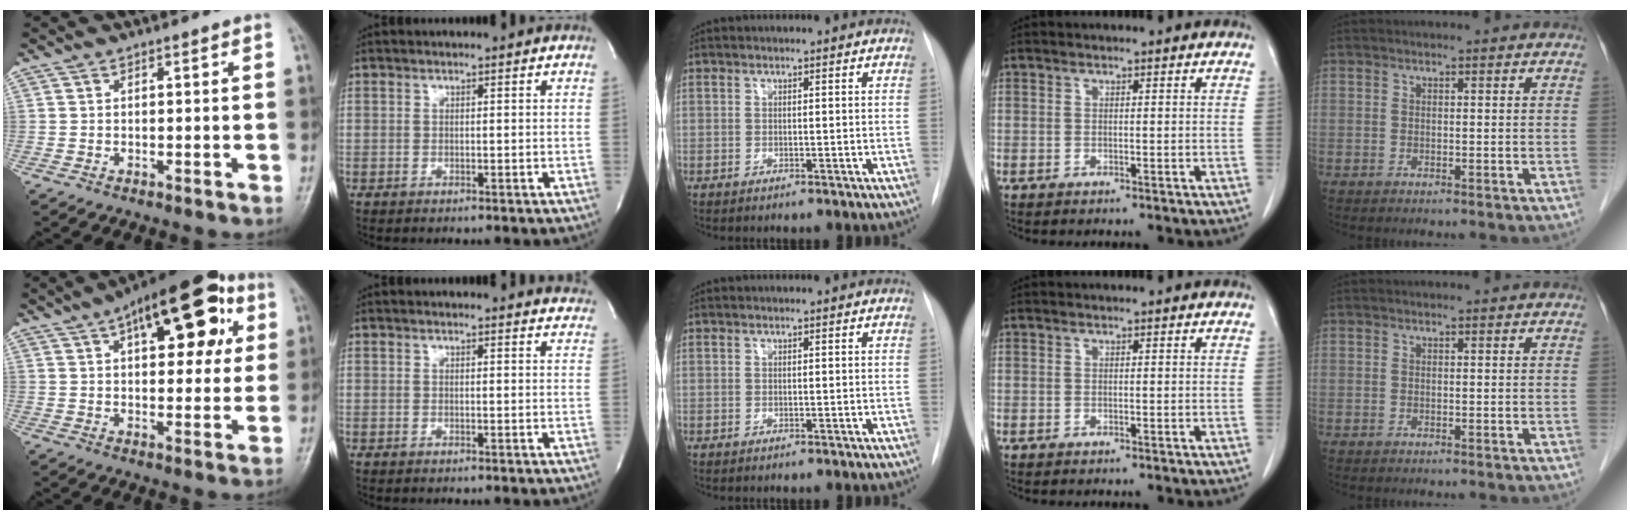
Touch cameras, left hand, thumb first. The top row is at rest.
{"thumb": {"total": 20.7, "force": [8.0, 9.6, 16.5], "torque": [-0.197, 0.009, 0.109]}, "index": {"total": 6.9, "force": [6.8, 0.8, 0.6], "torque": [0.013, -0.026, 0.040]}}